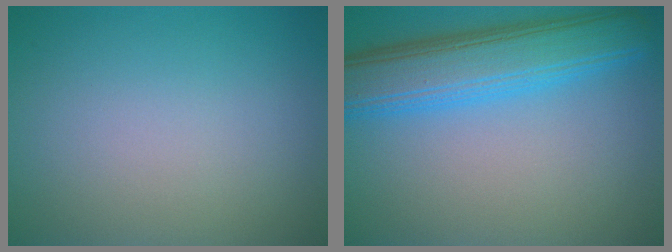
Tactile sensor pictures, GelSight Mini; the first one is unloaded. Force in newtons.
{"total": 7.5, "press": 7.5, "slide": 0.2}